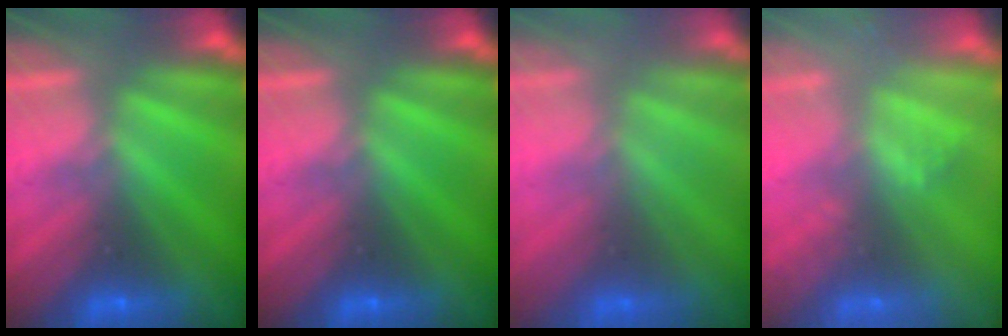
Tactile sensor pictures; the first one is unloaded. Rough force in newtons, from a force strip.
{"total": 0.0}
{"total": 3.1}
{"total": 2.1}